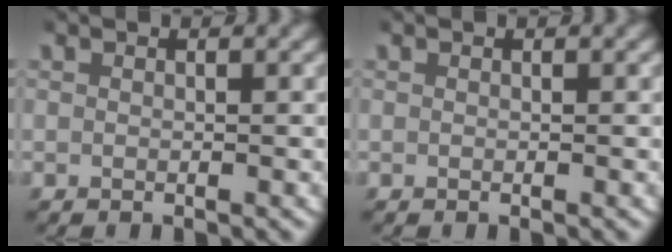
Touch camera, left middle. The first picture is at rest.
{"total": 0.0}